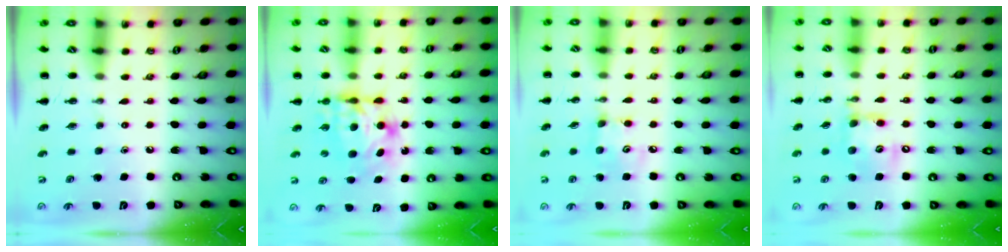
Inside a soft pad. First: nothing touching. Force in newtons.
{"total": 6.6, "press": 6.5, "slide": 0.9}
{"total": 4.9, "press": 4.9, "slide": 0.6}
{"total": 12.6, "press": 12.5, "slide": 1.9}